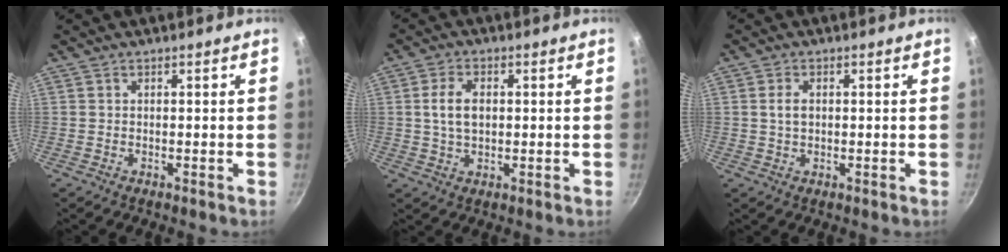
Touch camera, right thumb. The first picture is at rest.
{"total": 5.9, "force": [0.7, 3.7, 4.6], "torque": [-0.076, 0.005, 0.012]}
{"total": 2.5, "force": [0.3, 1.6, 1.9], "torque": [-0.030, 0.004, 0.007]}